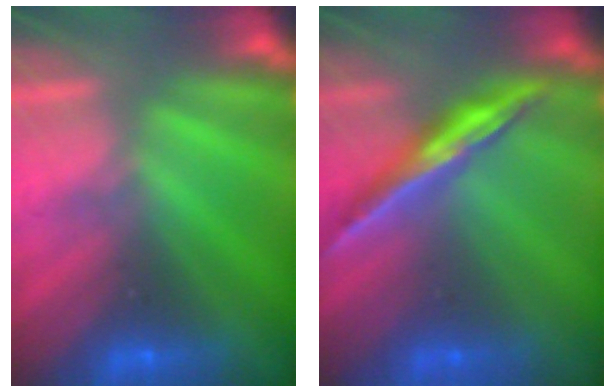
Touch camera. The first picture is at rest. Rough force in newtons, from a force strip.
{"total": 1.6}